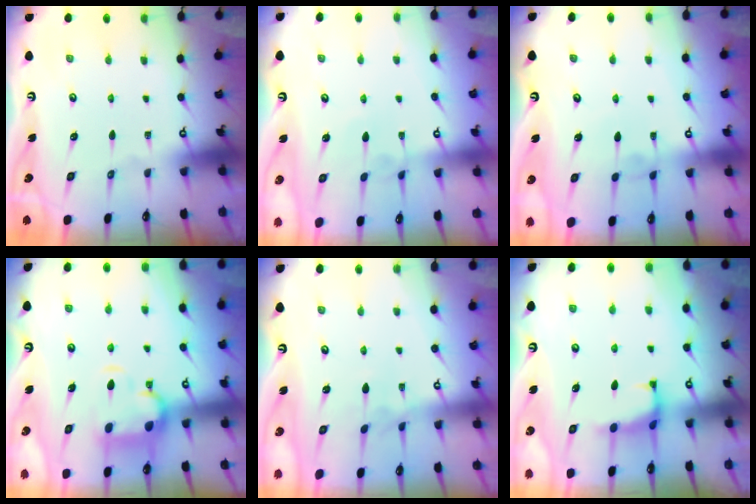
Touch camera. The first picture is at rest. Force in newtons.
{"total": 4.3, "press": 4.3, "slide": 0.1}
{"total": 2.9, "press": 2.9, "slide": 0.4}
{"total": 2.1, "press": 1.6, "slide": 1.3}
{"total": 5.0, "press": 5.0, "slide": 0.2}
{"total": 2.2, "press": 2.2, "slide": 0.5}